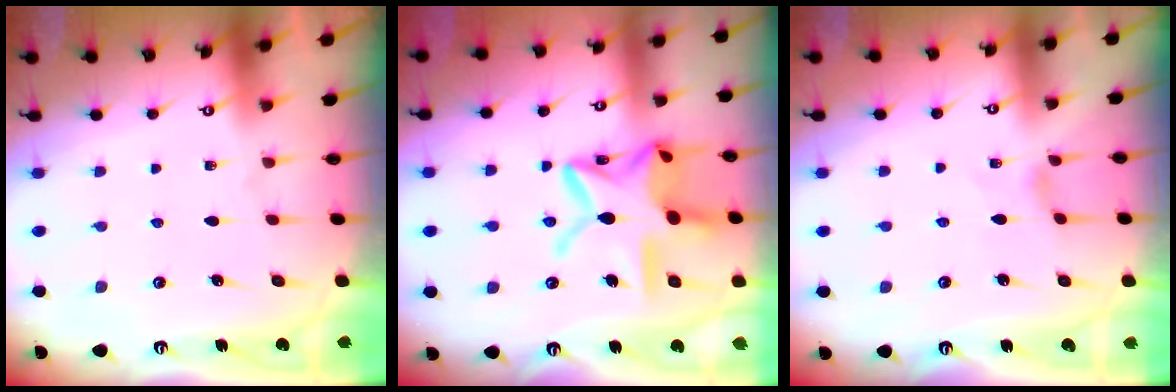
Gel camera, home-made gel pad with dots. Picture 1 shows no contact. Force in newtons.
{"total": 18.8, "press": 18.7, "slide": 1.4}
{"total": 0.6, "press": 0.6, "slide": 0.2}